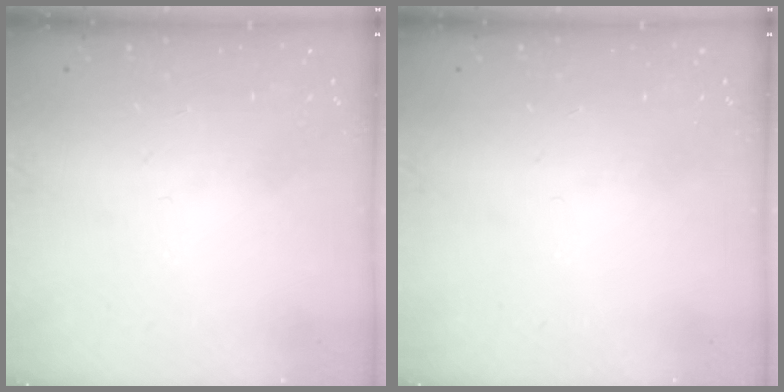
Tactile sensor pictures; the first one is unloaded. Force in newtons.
{"total": 0.0}